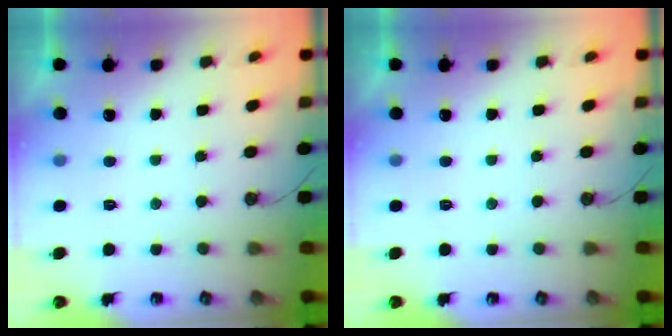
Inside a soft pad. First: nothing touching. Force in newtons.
{"total": 0.0}